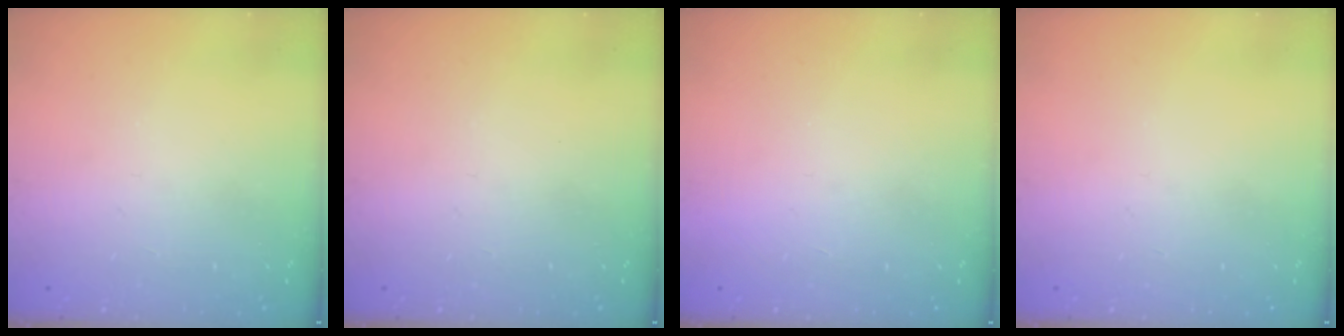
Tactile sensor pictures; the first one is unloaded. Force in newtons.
{"total": 0.0}
{"total": 1.5, "press": 1.5, "slide": 0.1}
{"total": 0.0}